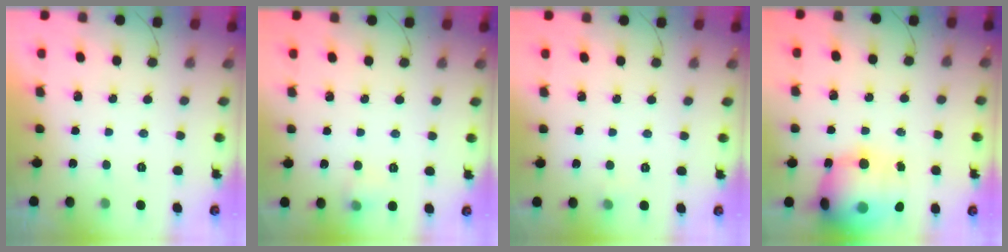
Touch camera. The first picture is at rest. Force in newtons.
{"total": 5.4, "press": 5.4, "slide": 1.0}
{"total": 3.1, "press": 2.9, "slide": 1.1}
{"total": 19.6, "press": 19.1, "slide": 4.3}